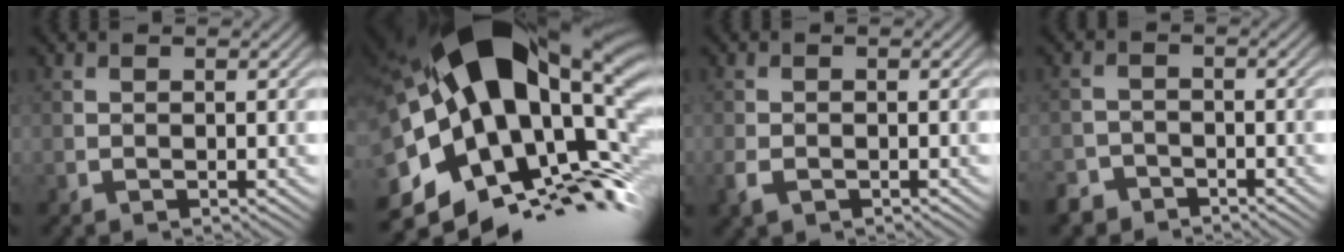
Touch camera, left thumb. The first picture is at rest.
{"total": 22.1, "force": [2.5, 11.6, 18.6], "torque": [-0.342, -0.020, 0.047]}
{"total": 2.3, "force": [-1.2, 1.4, 1.4], "torque": [-0.035, -0.009, -0.024]}
{"total": 3.1, "force": [-2.7, 1.6, 0.5], "torque": [-0.005, -0.001, -0.057]}